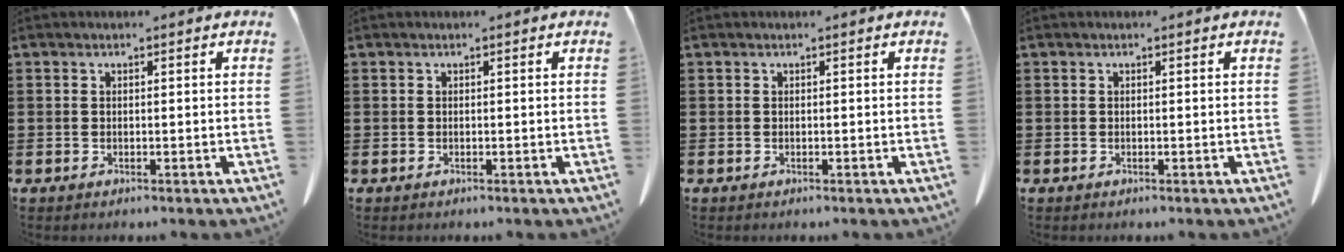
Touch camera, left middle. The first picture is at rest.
{"total": 0.0}
{"total": 0.0}
{"total": 0.0}